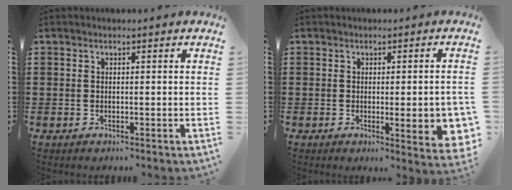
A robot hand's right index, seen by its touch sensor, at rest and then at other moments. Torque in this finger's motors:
{"motor_torque": [1.00, -0.19, 0.45, 0.07]}